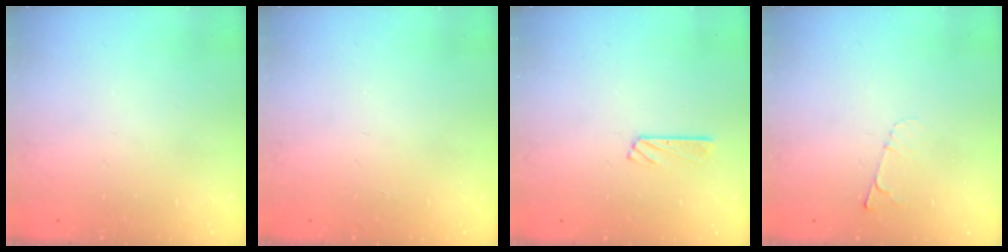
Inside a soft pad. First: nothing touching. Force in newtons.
{"total": 0.0}
{"total": 5.7, "press": 5.7, "slide": 0.0}
{"total": 3.2, "press": 3.2, "slide": 0.4}